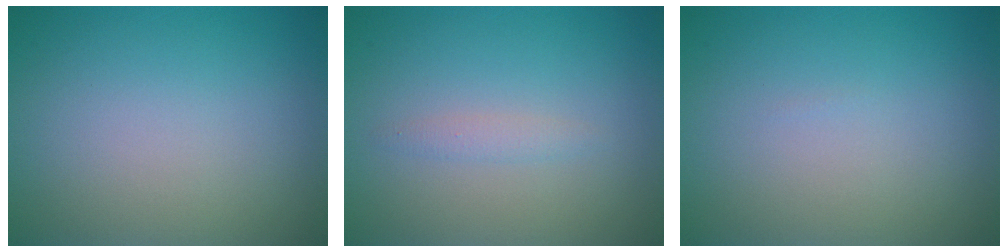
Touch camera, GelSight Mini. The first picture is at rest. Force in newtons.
{"total": 1.0, "press": 1.0, "slide": 0.0}
{"total": 0.0}